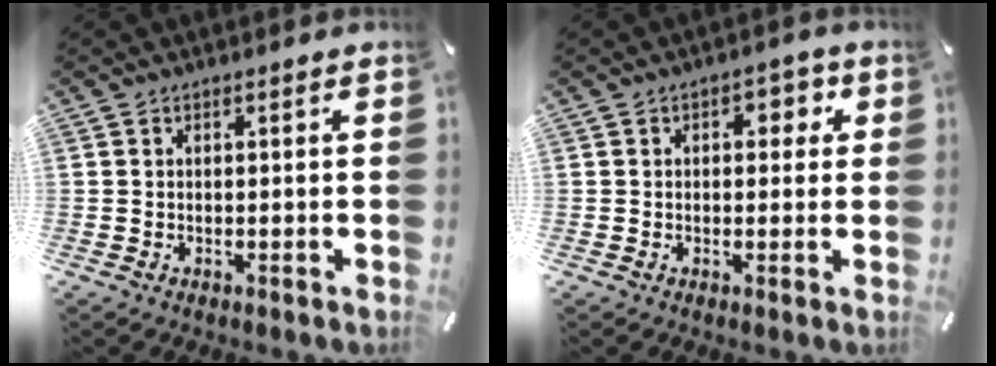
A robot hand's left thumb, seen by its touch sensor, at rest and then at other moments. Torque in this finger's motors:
{"motor_torque": [0.79, 0.73, 0.33, -0.18, 0.00]}